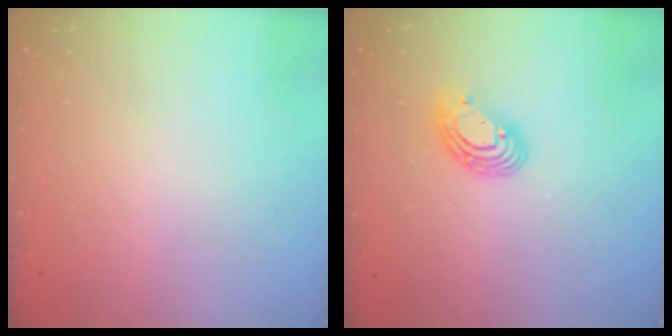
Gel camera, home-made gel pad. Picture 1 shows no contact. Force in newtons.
{"total": 9.2, "press": 9.1, "slide": 1.6}